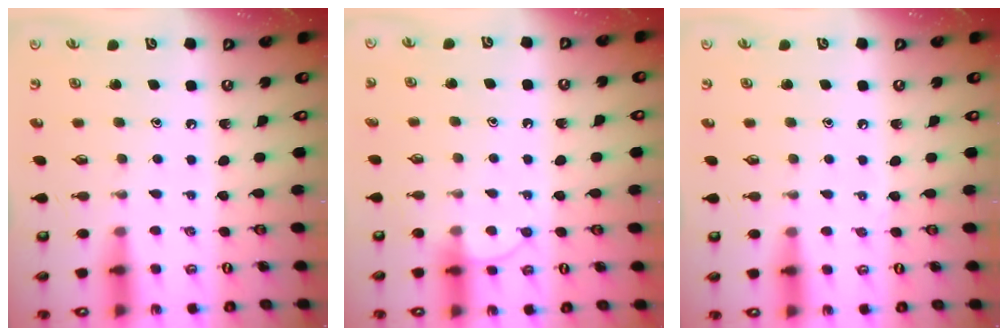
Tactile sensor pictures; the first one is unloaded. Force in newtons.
{"total": 7.5, "press": 7.5, "slide": 0.8}
{"total": 4.1, "press": 4.0, "slide": 0.5}